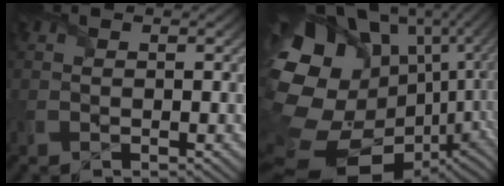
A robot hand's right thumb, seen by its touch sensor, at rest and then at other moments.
{"total": 19.6, "force": [3.2, 14.7, 12.6], "torque": [-0.286, -0.041, 0.114]}